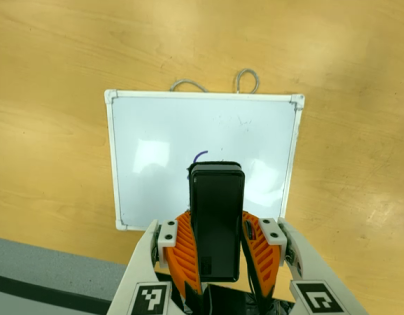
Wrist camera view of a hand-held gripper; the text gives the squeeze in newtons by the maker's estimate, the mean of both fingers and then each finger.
{"total": 9.7, "left": 7.6, "right": 11.8}